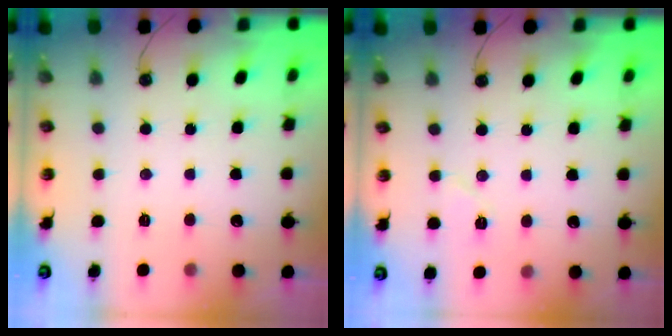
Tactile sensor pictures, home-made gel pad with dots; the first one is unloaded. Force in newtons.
{"total": 5.7, "press": 5.1, "slide": 2.5}